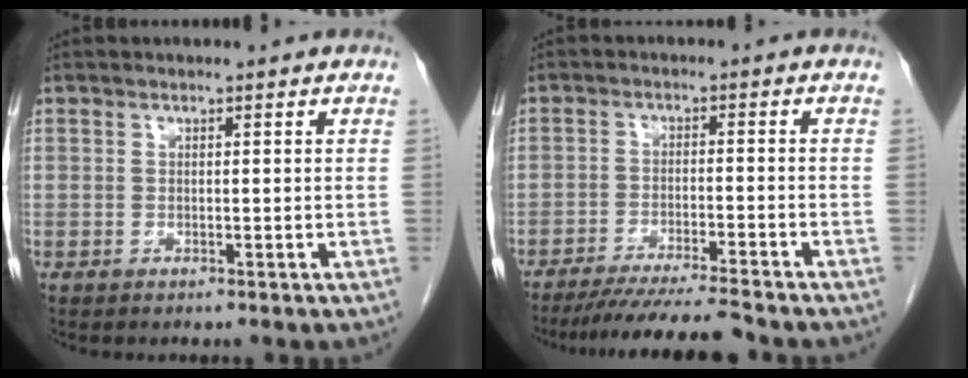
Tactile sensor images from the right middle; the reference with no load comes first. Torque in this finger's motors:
{"motor_torque": [1.16, -0.98, 0.11, 0.08]}